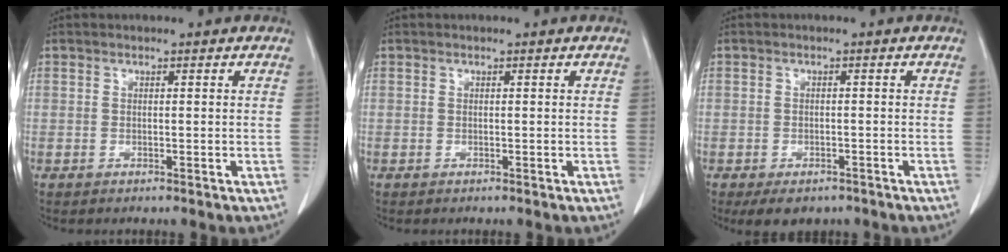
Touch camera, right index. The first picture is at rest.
{"total": 0.0}
{"total": 5.2, "force": [-3.8, 2.9, 2.0], "torque": [-0.022, -0.001, -0.049]}